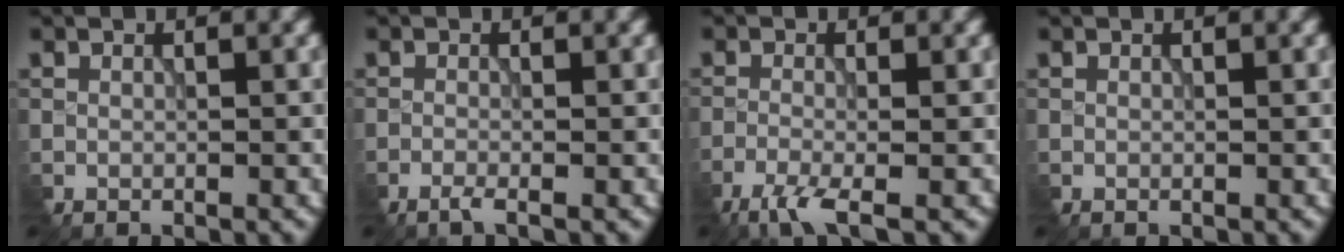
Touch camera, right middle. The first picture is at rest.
{"total": 1.5, "force": [-1.2, 0.0, 0.9], "torque": [-0.026, -0.002, -0.026]}
{"total": 3.6, "force": [-2.6, 0.6, 2.4], "torque": [-0.058, -0.006, -0.054]}
{"total": 0.0}